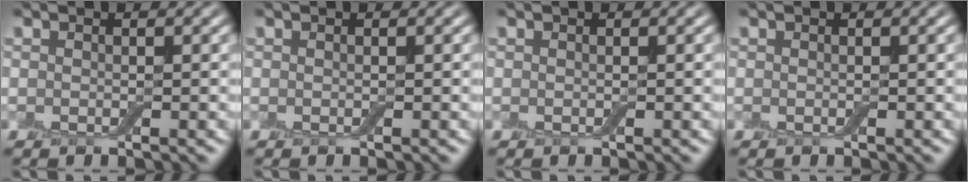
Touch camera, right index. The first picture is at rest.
{"total": 0.0}
{"total": 0.0}
{"total": 0.0}